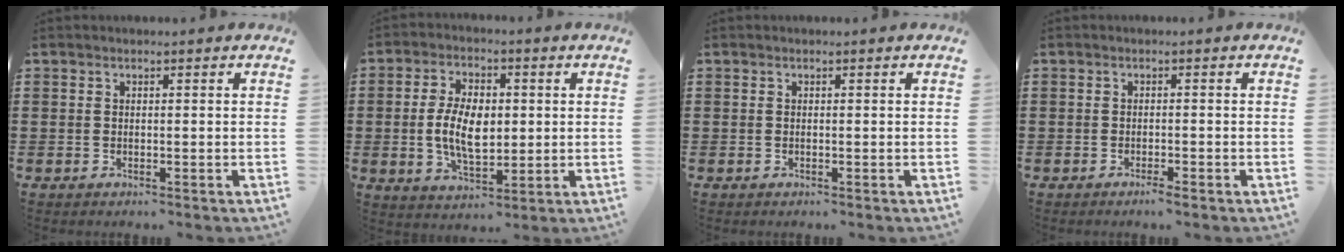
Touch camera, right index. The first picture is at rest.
{"total": 8.4, "force": [0.0, 4.7, 7.0], "torque": [-0.143, 0.005, -0.006]}
{"total": 0.0}
{"total": 1.2, "force": [-1.0, 0.1, 0.7], "torque": [-0.015, -0.005, -0.017]}